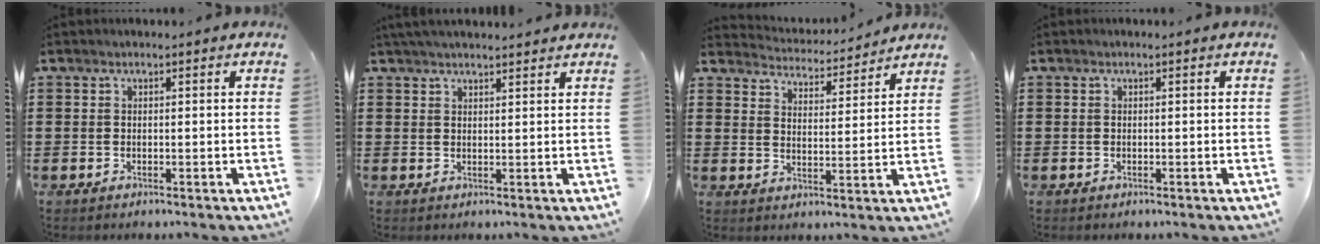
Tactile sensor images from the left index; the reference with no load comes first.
{"total": 2.9, "force": [2.7, 0.3, 0.7], "torque": [-0.020, -0.003, 0.054]}
{"total": 4.1, "force": [4.1, -0.3, -0.1], "torque": [-0.020, -0.033, 0.069]}
{"total": 0.0}